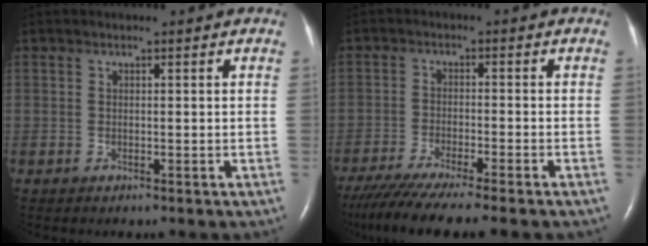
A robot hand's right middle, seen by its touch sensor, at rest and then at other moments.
{"total": 11.4, "force": [-9.5, -0.4, 6.2], "torque": [-0.090, -0.032, -0.151]}